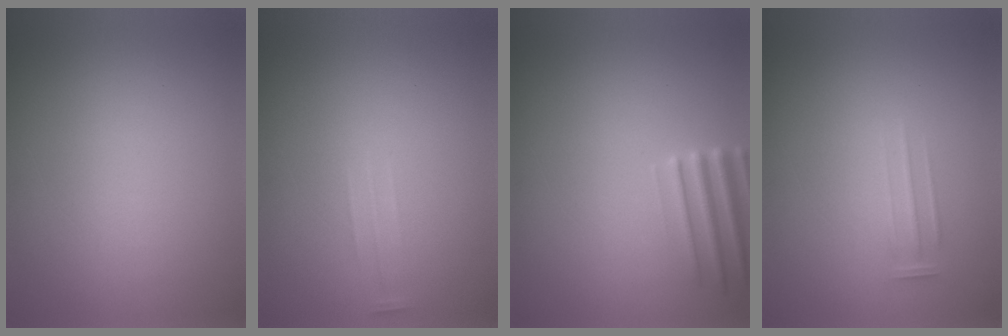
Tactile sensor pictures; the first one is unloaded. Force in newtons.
{"total": 1.3}
{"total": 2.8}
{"total": 1.2}